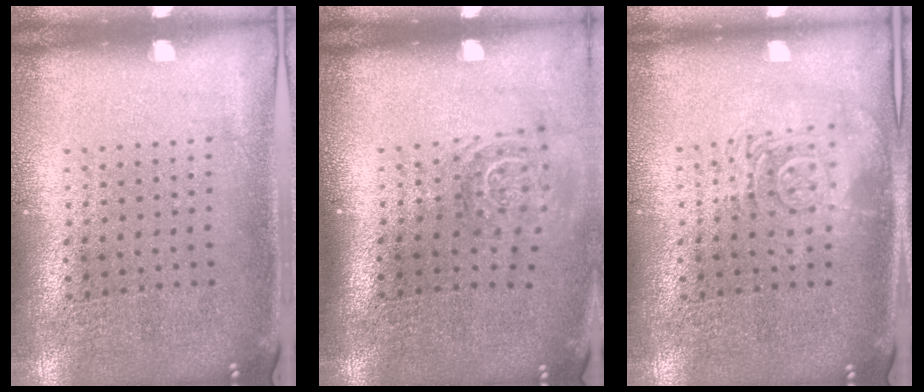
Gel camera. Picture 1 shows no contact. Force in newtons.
{"total": 1.6, "press": 1.1, "slide": 1.1}
{"total": 2.7, "press": 2.7, "slide": 0.4}